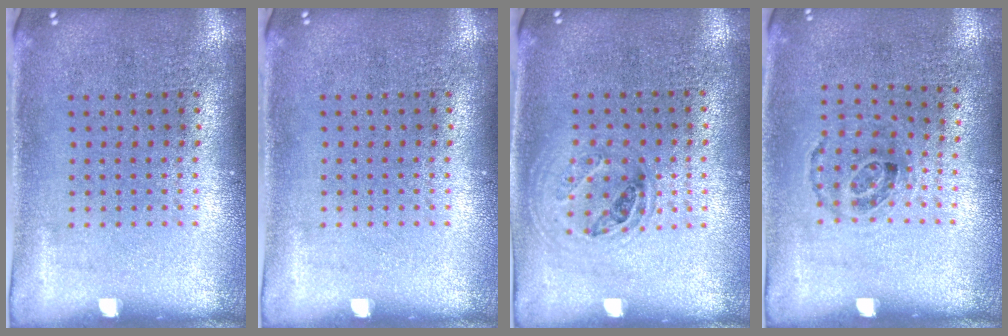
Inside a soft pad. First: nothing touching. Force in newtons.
{"total": 0.0}
{"total": 1.1, "press": 1.0, "slide": 0.5}
{"total": 1.0, "press": 0.6, "slide": 0.8}